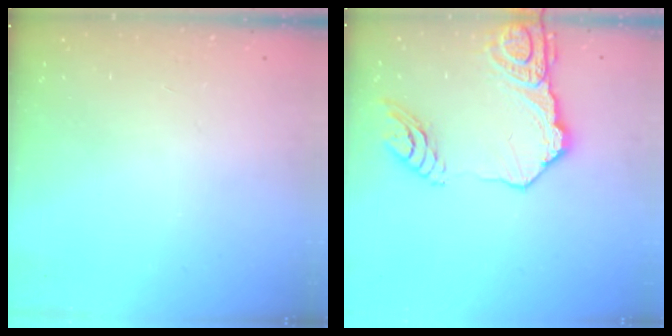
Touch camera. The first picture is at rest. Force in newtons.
{"total": 16.0, "press": 15.9, "slide": 1.6}